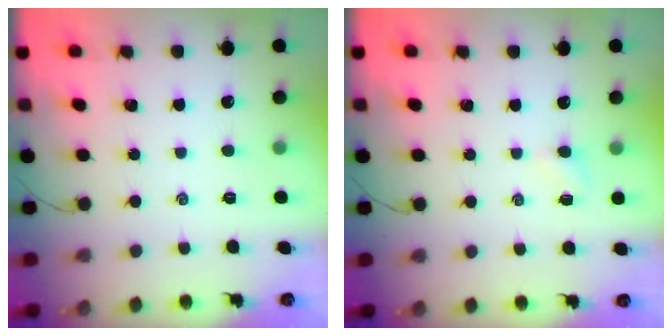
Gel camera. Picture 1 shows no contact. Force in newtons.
{"total": 2.6, "press": 2.5, "slide": 0.9}